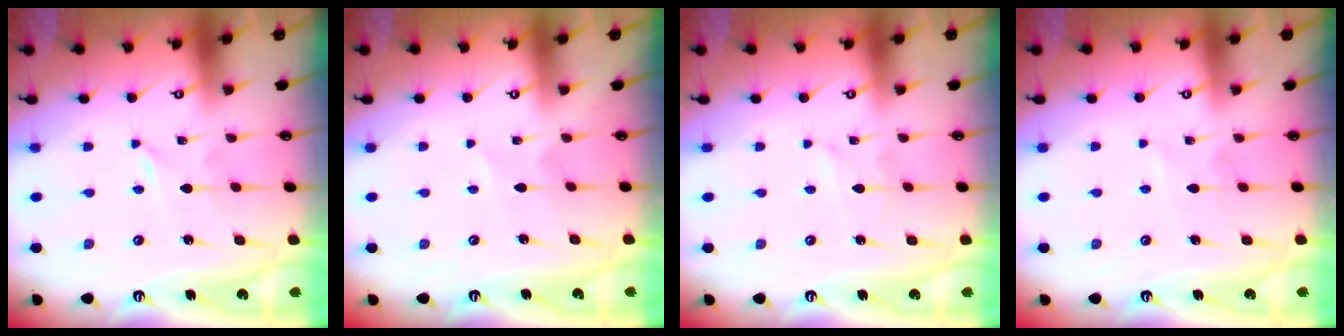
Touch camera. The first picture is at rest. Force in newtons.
{"total": 0.6, "press": 0.6, "slide": 0.2}
{"total": 1.6, "press": 1.6, "slide": 0.2}
{"total": 3.7, "press": 3.7, "slide": 0.3}